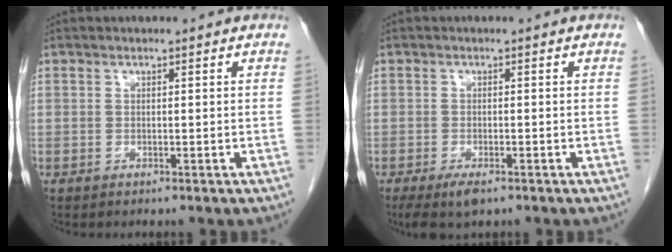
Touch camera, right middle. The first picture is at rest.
{"total": 4.1, "force": [-2.7, 1.2, 2.8], "torque": [-0.055, -0.009, -0.044]}